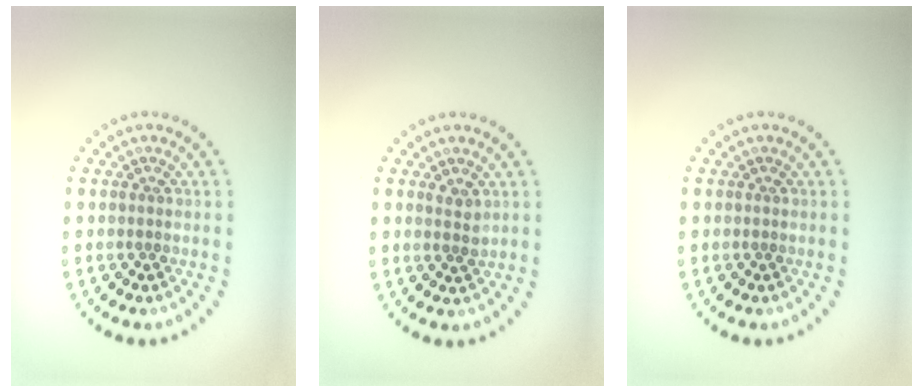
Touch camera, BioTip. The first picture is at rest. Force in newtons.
{"total": 1.4, "press": 1.2, "slide": 0.7}
{"total": 0.0}